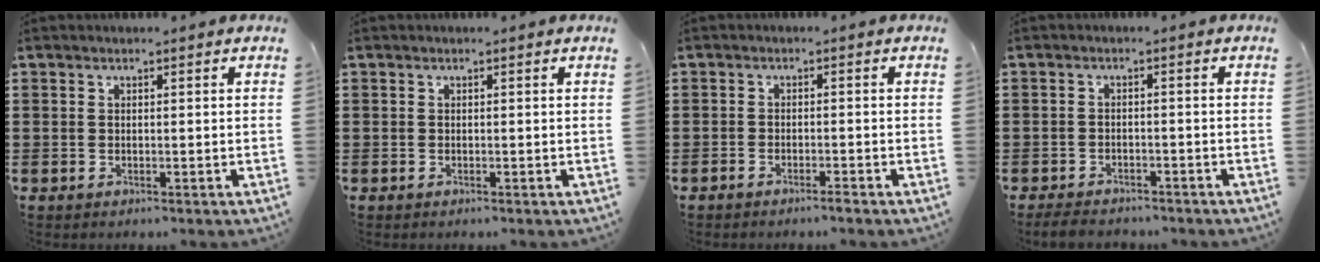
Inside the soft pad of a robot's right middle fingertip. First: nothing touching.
{"total": 0.0}
{"total": 1.4, "force": [-1.2, 0.0, 0.6], "torque": [-0.011, -0.002, -0.023]}
{"total": 2.5, "force": [-2.5, 0.6, 0.3], "torque": [-0.009, 0.002, -0.053]}